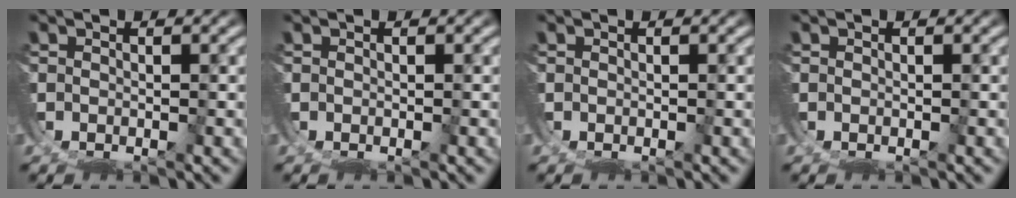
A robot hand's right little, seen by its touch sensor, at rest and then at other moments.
{"total": 0.0}
{"total": 0.0}
{"total": 0.0}